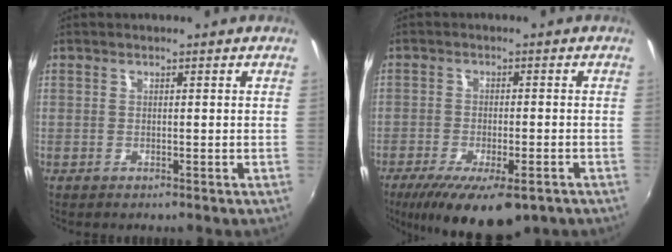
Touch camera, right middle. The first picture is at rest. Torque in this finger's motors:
{"motor_torque": [1.13, -1.01, 0.23, 0.13]}